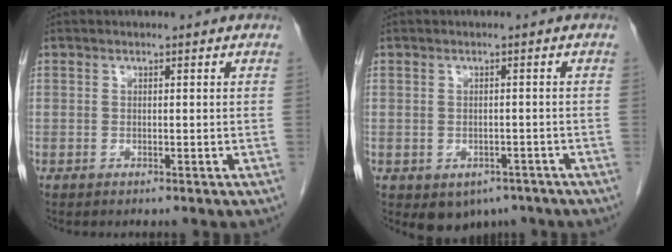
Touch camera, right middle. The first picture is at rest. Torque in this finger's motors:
{"motor_torque": [0.01, 0.02, -0.03, 0.02]}